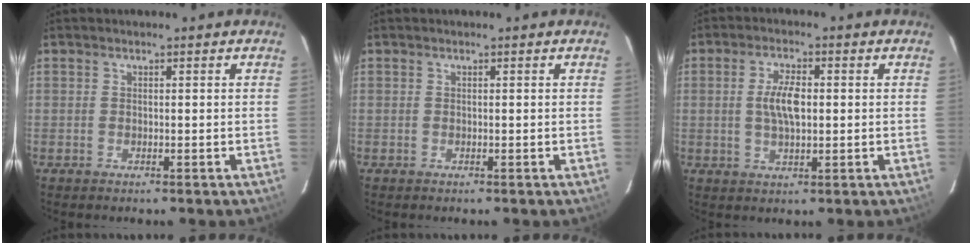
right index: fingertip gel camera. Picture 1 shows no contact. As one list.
[{"total": 0.0}, {"total": 5.8, "force": [0.3, 2.3, 5.3], "torque": [-0.100, 0.004, 0.008]}]